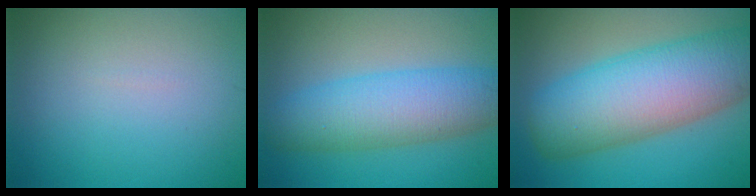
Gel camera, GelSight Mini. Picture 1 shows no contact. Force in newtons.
{"total": 7.4, "press": 7.4, "slide": 0.1}
{"total": 12.0, "press": 12.0, "slide": 0.5}